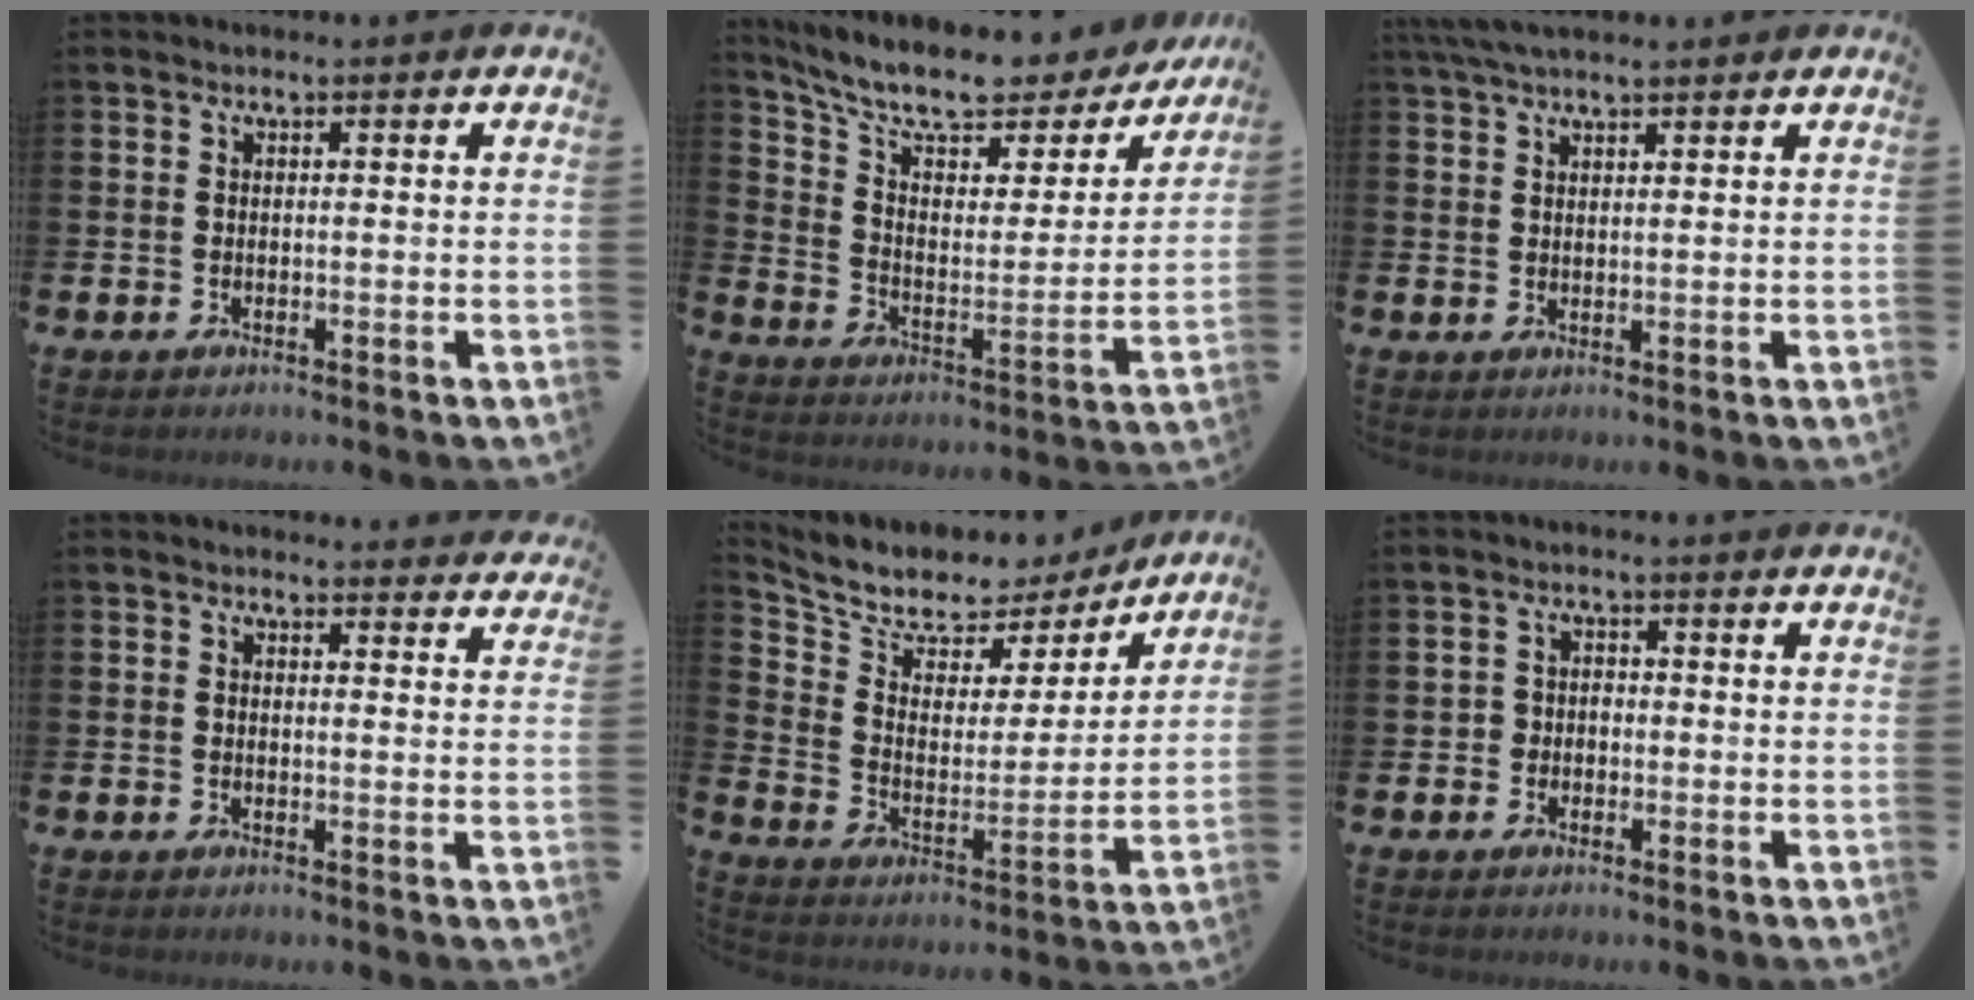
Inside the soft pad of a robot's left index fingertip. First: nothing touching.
{"total": 10.9, "force": [9.2, 3.2, 4.8], "torque": [-0.122, -0.059, 0.155]}
{"total": 4.2, "force": [3.6, 1.0, 1.9], "torque": [-0.042, -0.004, 0.066]}
{"total": 2.1, "force": [2.1, 0.3, -0.2], "torque": [0.011, -0.015, 0.036]}
{"total": 8.3, "force": [7.2, 3.8, 1.8], "torque": [-0.077, -0.051, 0.126]}
{"total": 1.8, "force": [-0.6, 1.7, 0.3], "torque": [-0.007, 0.006, -0.017]}